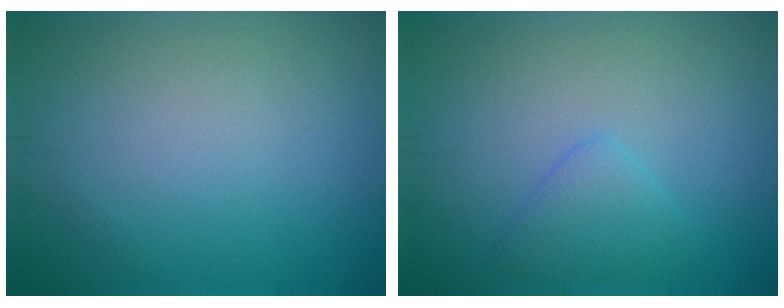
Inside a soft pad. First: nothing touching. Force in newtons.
{"total": 2.0, "press": 2.0, "slide": 0.0}